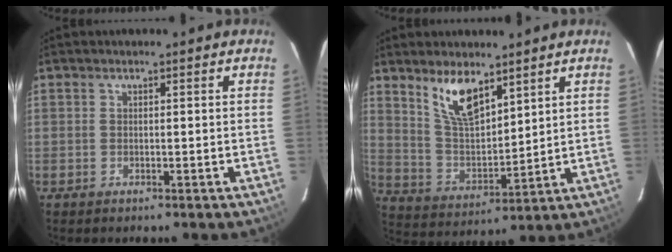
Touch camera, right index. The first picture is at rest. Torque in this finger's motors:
{"motor_torque": [0.33, 0.33, 0.49, 0.07]}